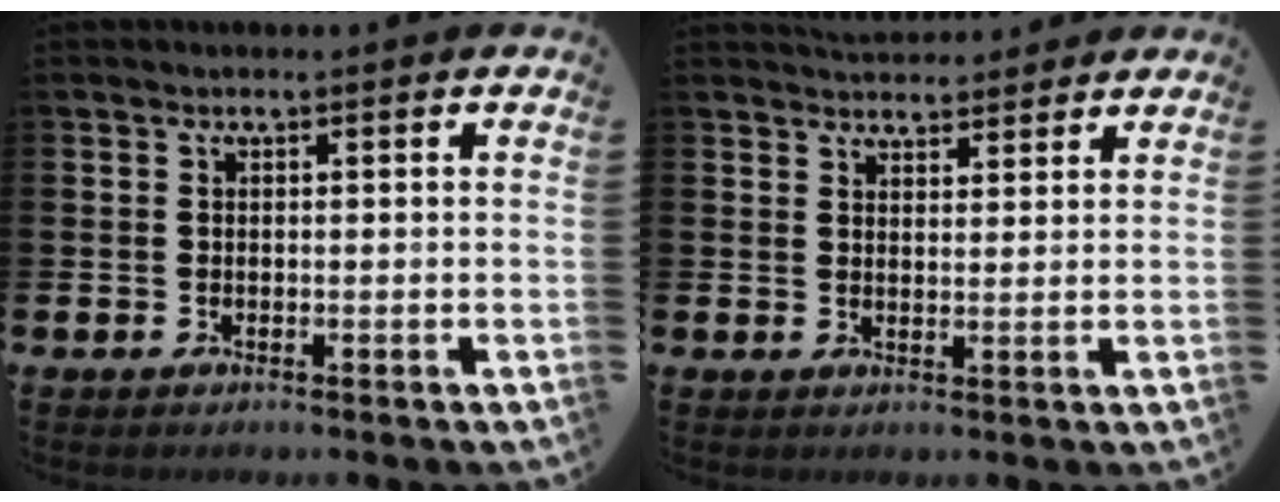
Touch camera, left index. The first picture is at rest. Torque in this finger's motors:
{"motor_torque": [0.04, -0.02, 0.22, 0.05]}